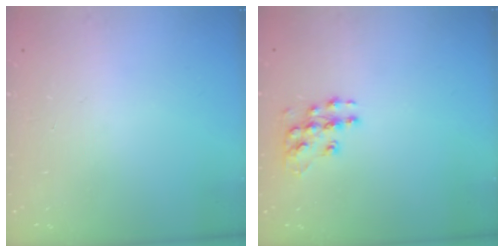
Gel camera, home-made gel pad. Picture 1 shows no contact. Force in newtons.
{"total": 10.0, "press": 10.0, "slide": 0.7}